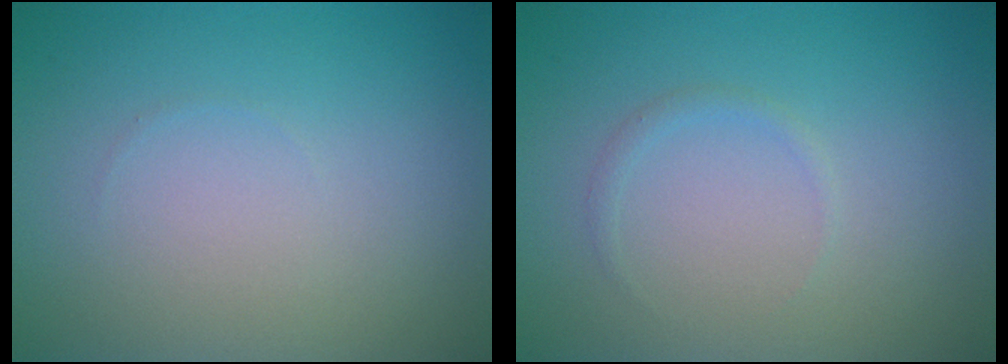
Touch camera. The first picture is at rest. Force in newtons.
{"total": 0.7, "press": 0.7, "slide": 0.1}